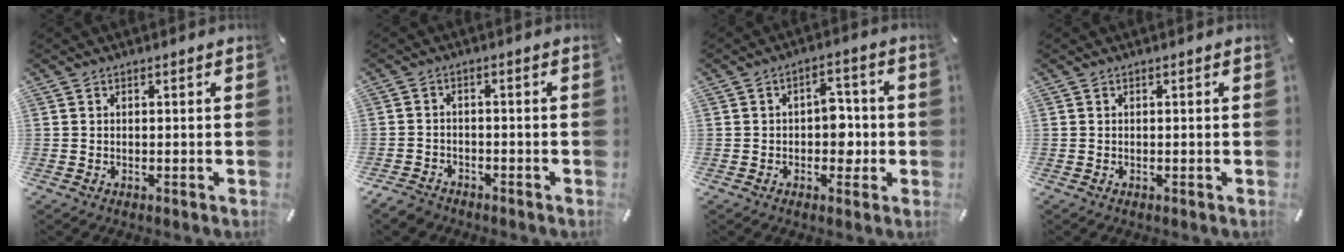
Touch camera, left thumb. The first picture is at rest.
{"total": 3.4, "force": [-2.9, 1.7, 0.7], "torque": [-0.024, 0.015, -0.062]}
{"total": 6.3, "force": [-0.7, 4.5, 4.3], "torque": [-0.048, 0.004, -0.018]}
{"total": 0.0}